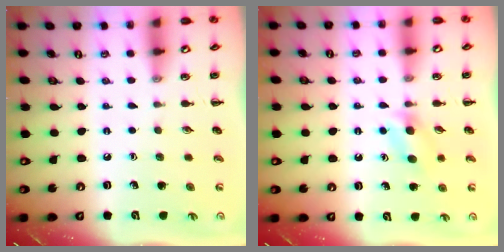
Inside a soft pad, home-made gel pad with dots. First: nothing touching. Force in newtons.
{"total": 3.2, "press": 3.0, "slide": 1.3}